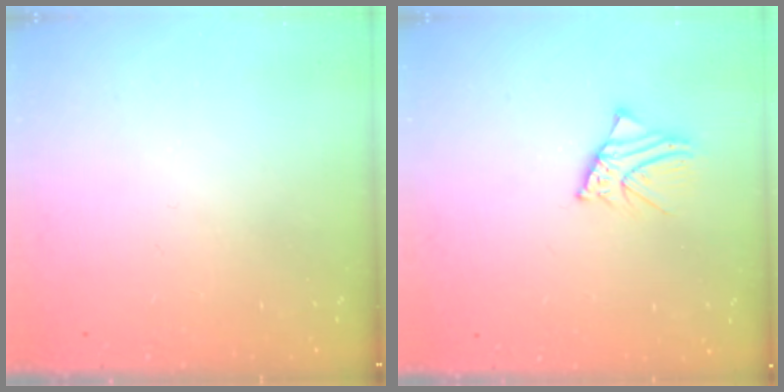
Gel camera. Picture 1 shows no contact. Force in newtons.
{"total": 2.7, "press": 2.7, "slide": 0.4}